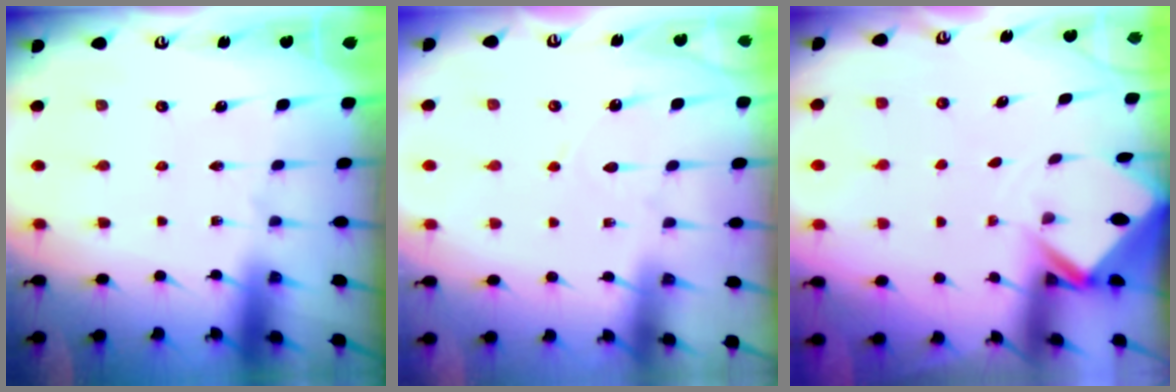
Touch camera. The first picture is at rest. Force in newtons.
{"total": 4.0, "press": 4.0, "slide": 0.4}
{"total": 2.8, "press": 2.8, "slide": 0.2}